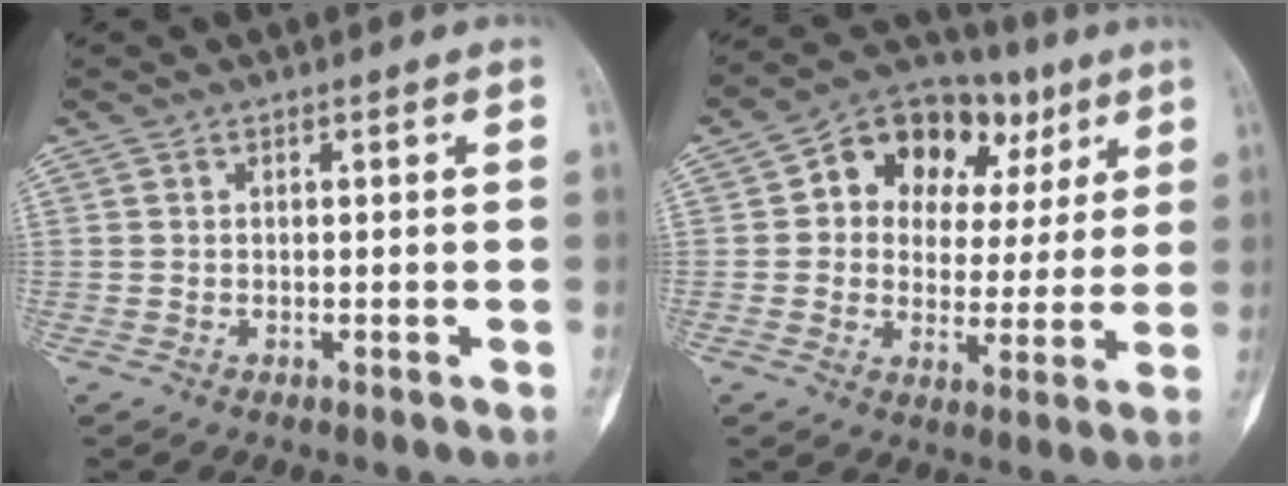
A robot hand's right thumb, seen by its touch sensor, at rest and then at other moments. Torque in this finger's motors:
{"motor_torque": [1.01, 1.24, 0.38, -0.21, 0.05]}